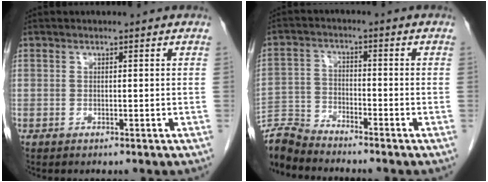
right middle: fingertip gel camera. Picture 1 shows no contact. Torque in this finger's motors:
{"motor_torque": [0.41, -1.21, -0.01, 0.03]}